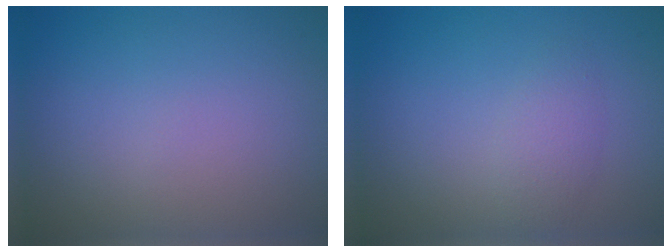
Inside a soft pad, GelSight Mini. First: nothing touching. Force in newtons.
{"total": 1.8, "press": 1.8, "slide": 0.1}